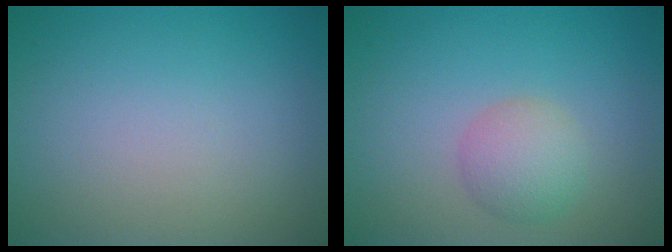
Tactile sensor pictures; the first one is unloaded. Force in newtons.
{"total": 2.9, "press": 2.9, "slide": 0.1}